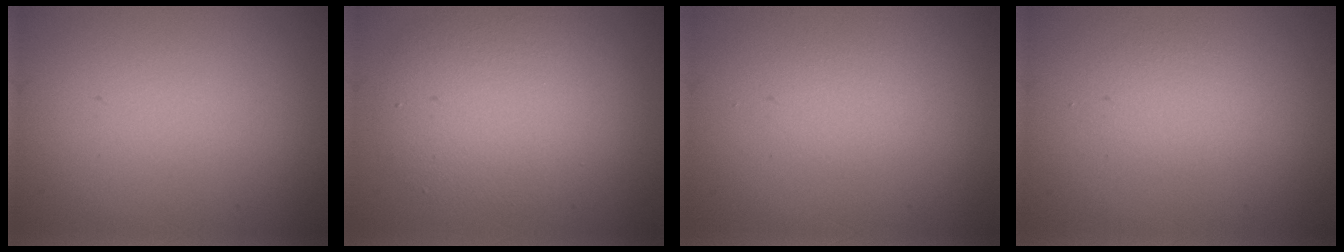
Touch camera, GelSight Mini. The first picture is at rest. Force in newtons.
{"total": 5.5, "press": 5.5, "slide": 0.4}
{"total": 1.2, "press": 1.2, "slide": 0.1}
{"total": 1.4, "press": 1.4, "slide": 0.0}